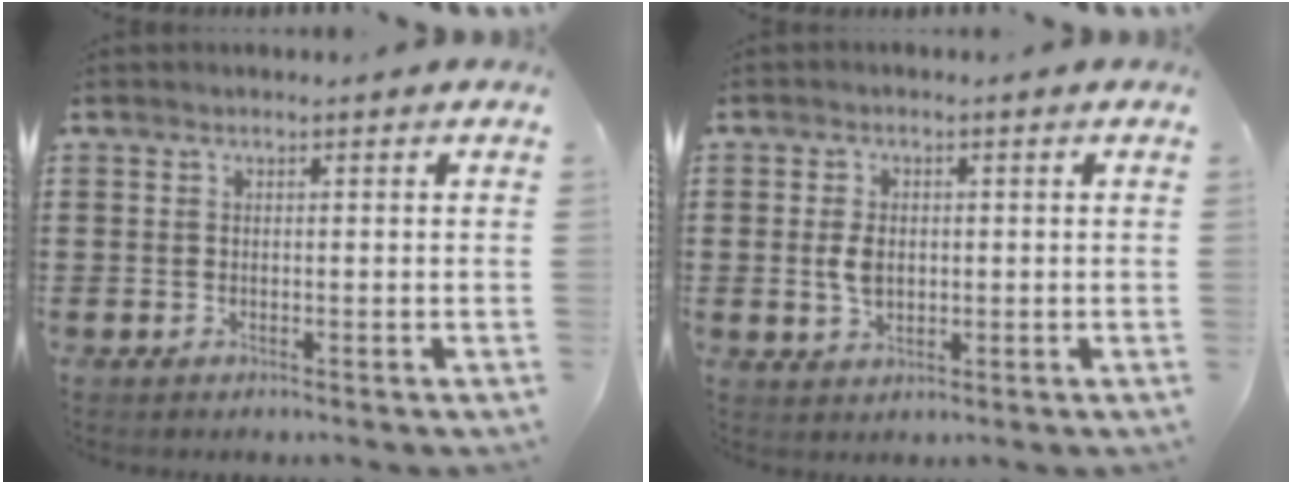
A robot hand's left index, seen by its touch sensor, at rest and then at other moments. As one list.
[{"total": 3.6, "force": [0.1, 2.3, 2.8], "torque": [-0.073, 0.001, -0.004]}]